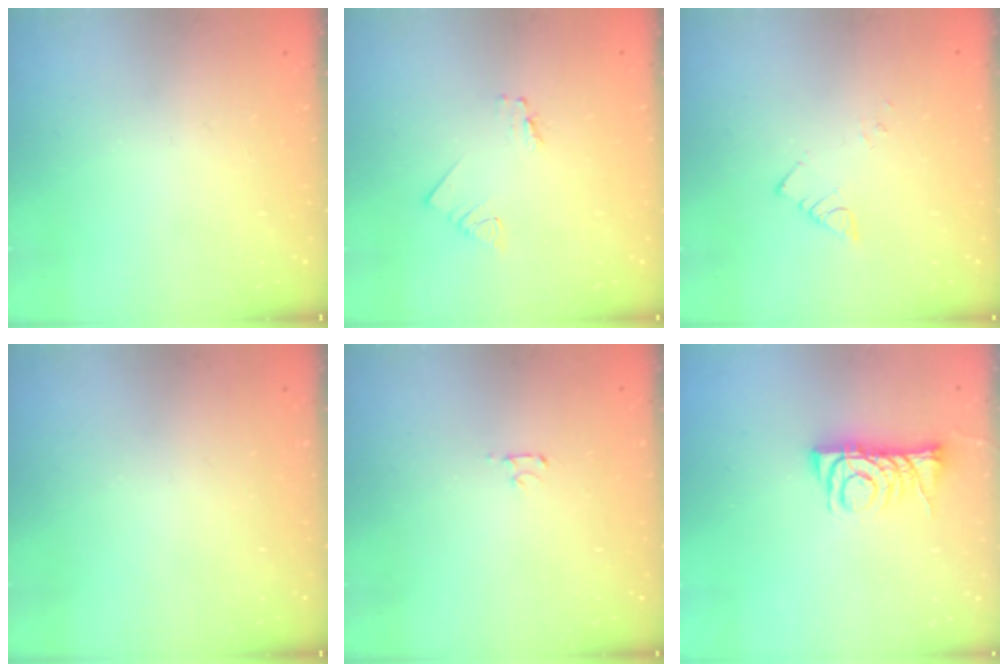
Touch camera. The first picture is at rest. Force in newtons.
{"total": 1.2, "press": 1.2, "slide": 0.1}
{"total": 2.5, "press": 2.5, "slide": 0.3}
{"total": 0.0}
{"total": 2.5, "press": 2.4, "slide": 0.3}
{"total": 8.8, "press": 8.8, "slide": 0.7}